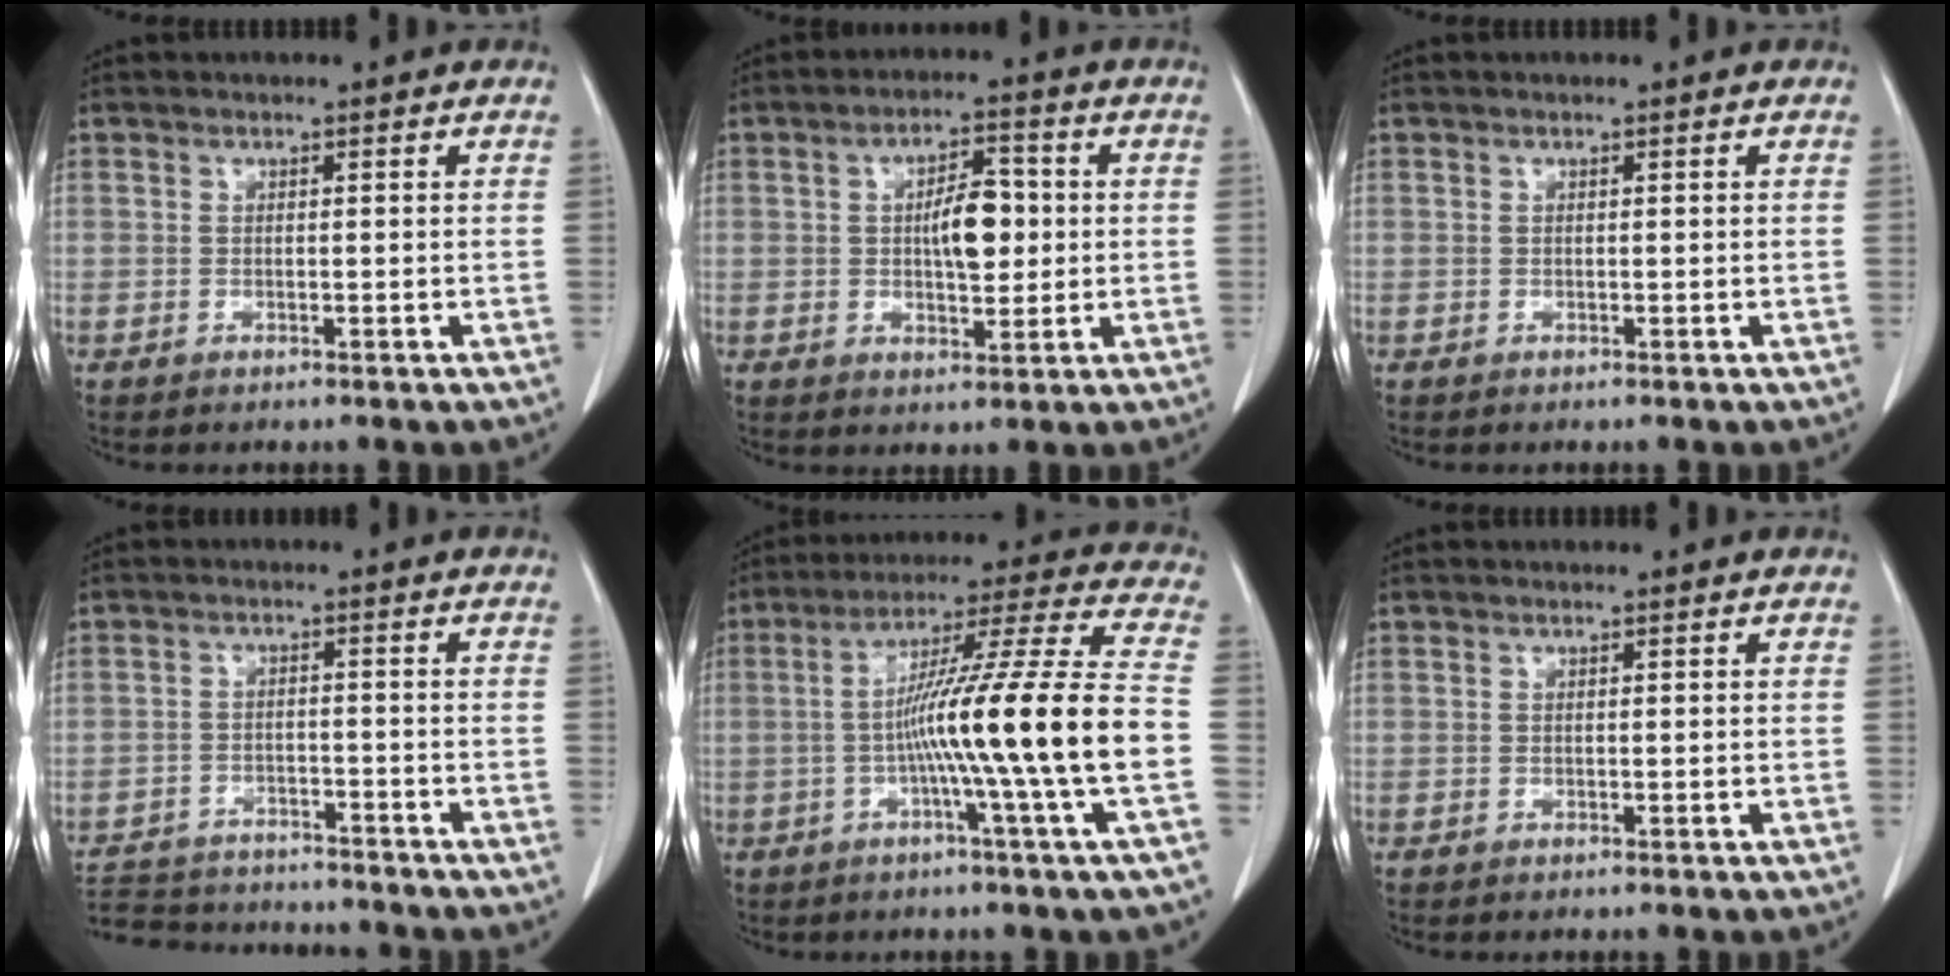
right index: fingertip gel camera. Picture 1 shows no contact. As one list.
[{"total": 7.0, "force": [0.4, 2.7, 6.5], "torque": [-0.108, 0.010, 0.008]}, {"total": 0.0}, {"total": 13.9, "force": [-12.9, 3.5, 3.7], "torque": [-0.078, 0.005, -0.185]}, {"total": 17.4, "force": [-3.4, -2.5, 16.8], "torque": [-0.274, 0.004, -0.067]}, {"total": 0.0}]